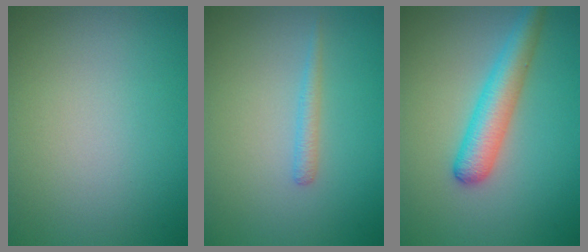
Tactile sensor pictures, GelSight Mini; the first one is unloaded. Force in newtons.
{"total": 1.1, "press": 1.1, "slide": 0.1}
{"total": 4.1, "press": 4.1, "slide": 0.1}